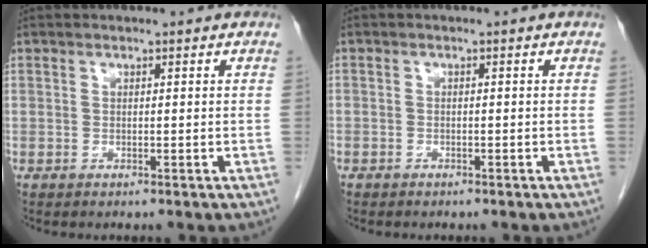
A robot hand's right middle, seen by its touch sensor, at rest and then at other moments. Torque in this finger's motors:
{"motor_torque": [0.71, -0.95, -0.58, -0.21]}